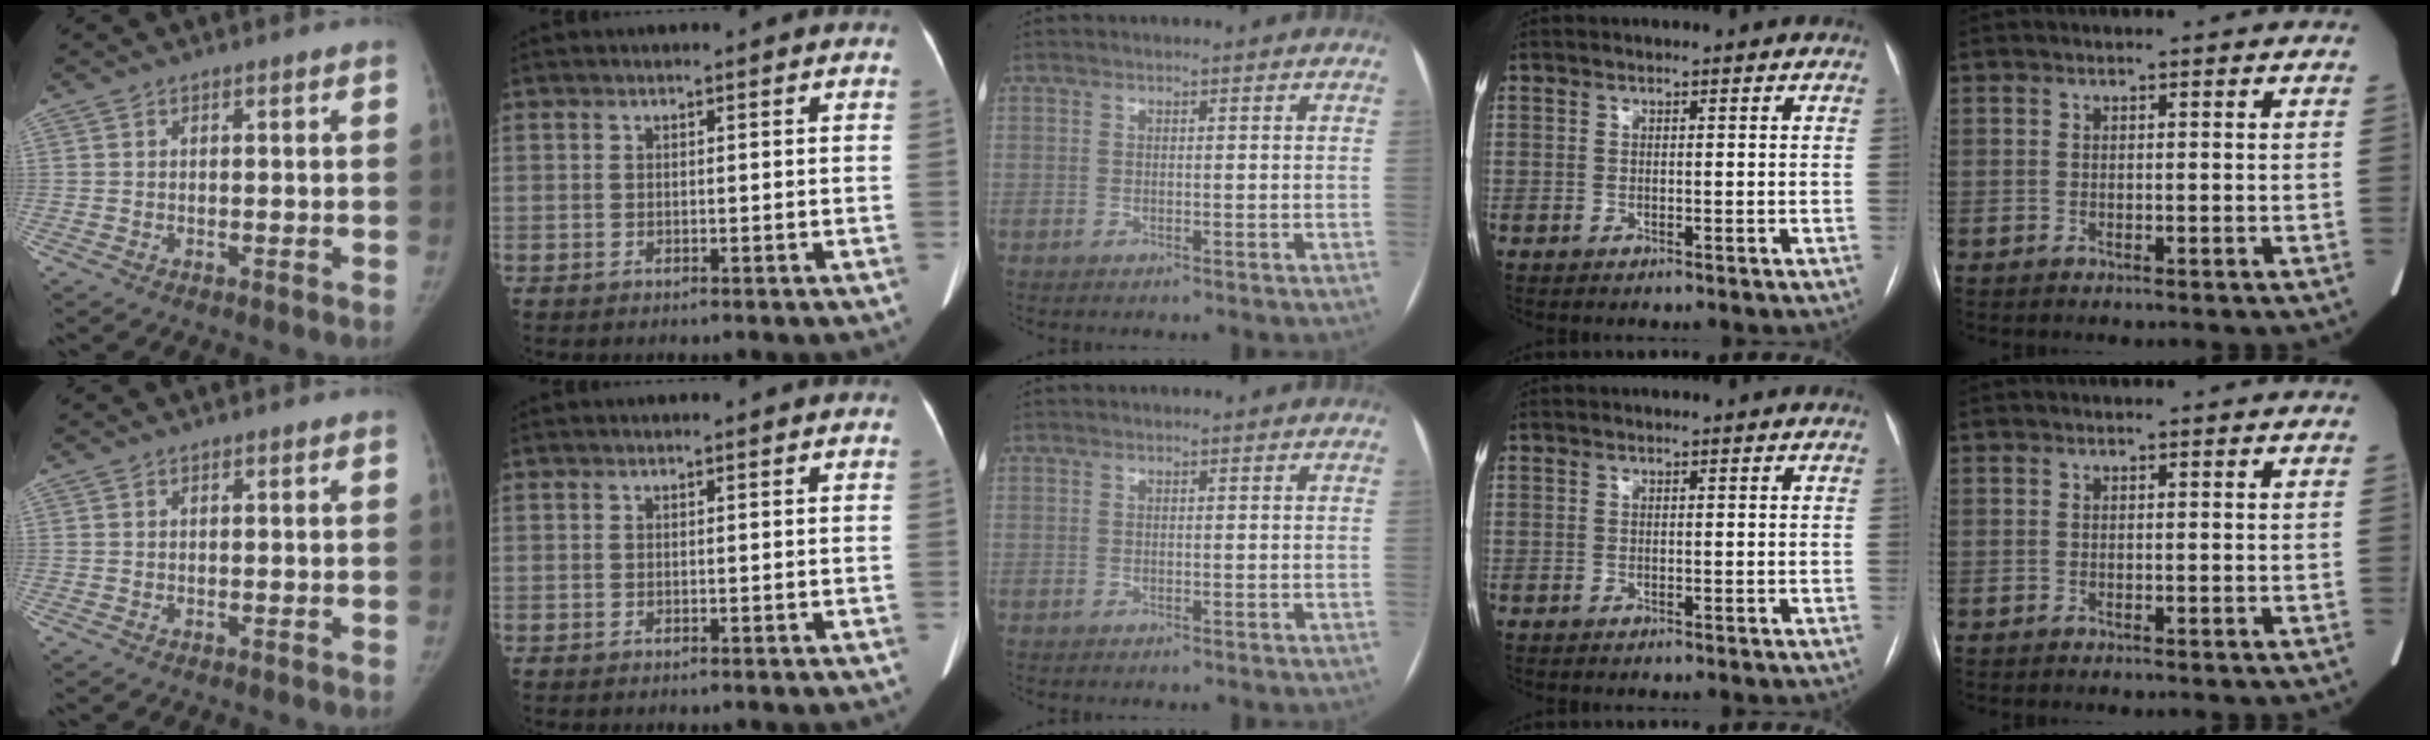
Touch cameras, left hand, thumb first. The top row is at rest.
{}